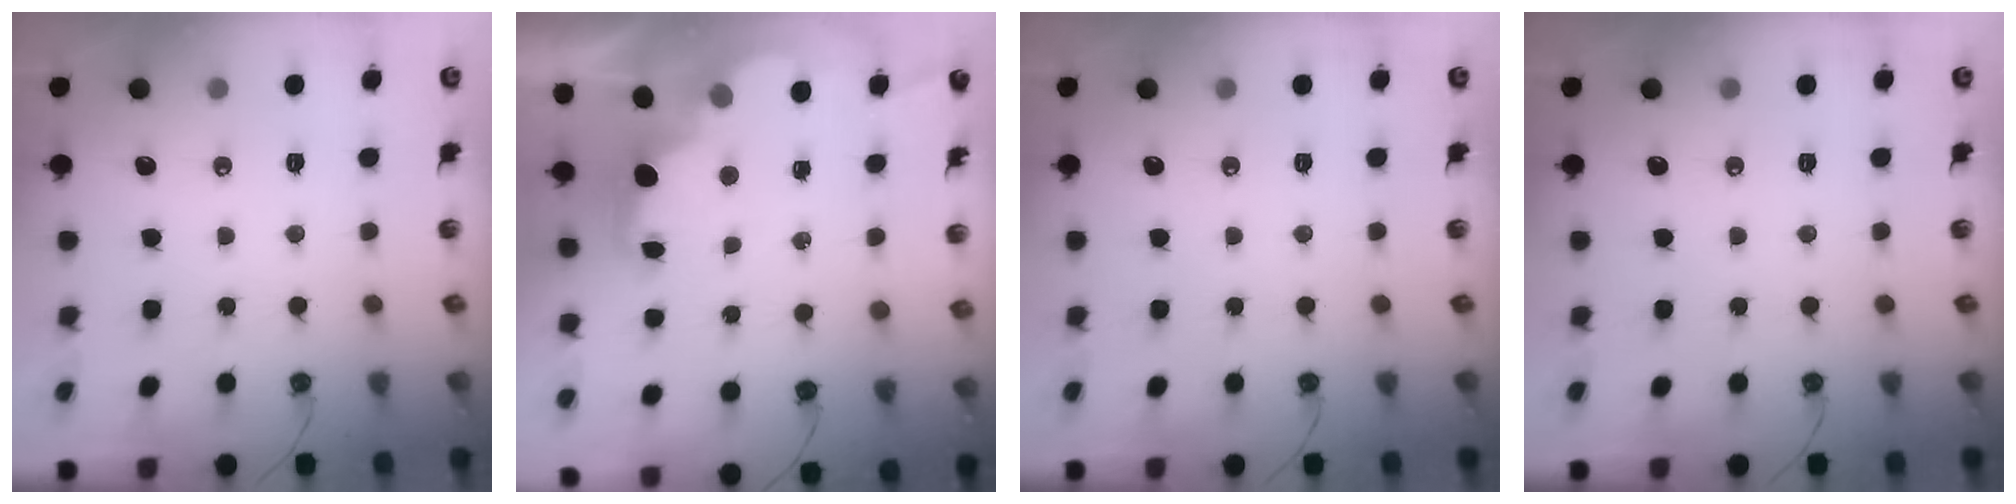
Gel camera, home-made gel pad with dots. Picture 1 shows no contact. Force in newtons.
{"total": 2.7, "press": 2.5, "slide": 0.8}
{"total": 0.0}
{"total": 0.0}